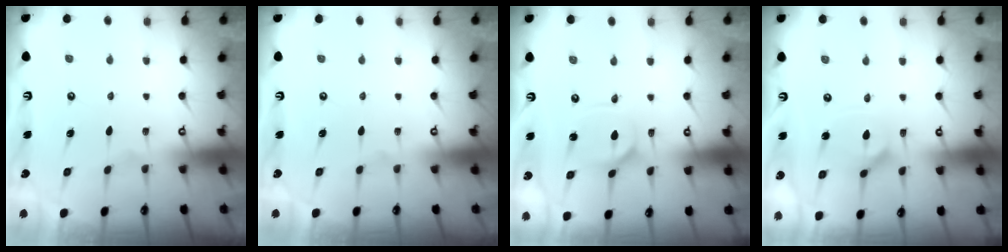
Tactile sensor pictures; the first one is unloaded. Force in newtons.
{"total": 0.0}
{"total": 2.6, "press": 2.6, "slide": 0.2}
{"total": 6.0, "press": 6.0, "slide": 0.5}